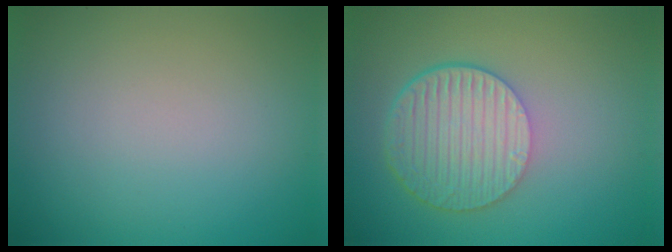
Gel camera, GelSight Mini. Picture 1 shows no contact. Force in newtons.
{"total": 6.5, "press": 4.5, "slide": 4.7}